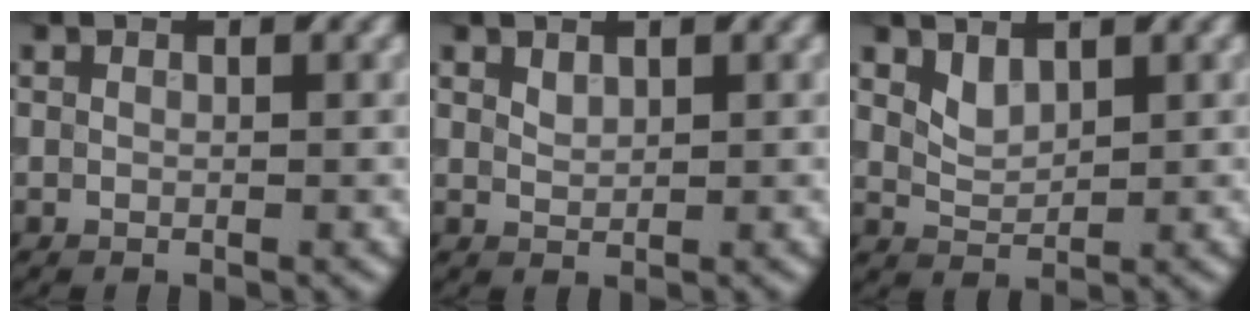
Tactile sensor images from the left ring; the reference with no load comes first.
{"total": 0.8, "force": [0.6, 0.4, 0.4], "torque": [-0.007, 0.005, 0.017]}
{"total": 1.4, "force": [1.0, 0.7, 0.7], "torque": [-0.018, -0.002, 0.029]}